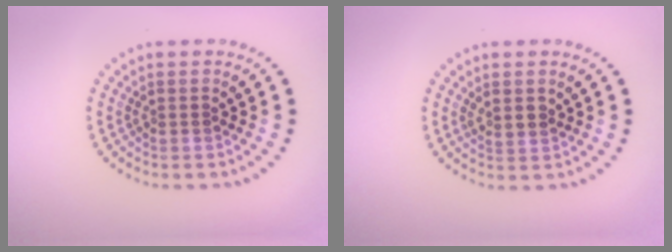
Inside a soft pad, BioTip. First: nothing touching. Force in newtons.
{"total": 1.1, "press": 0.9, "slide": 0.6}